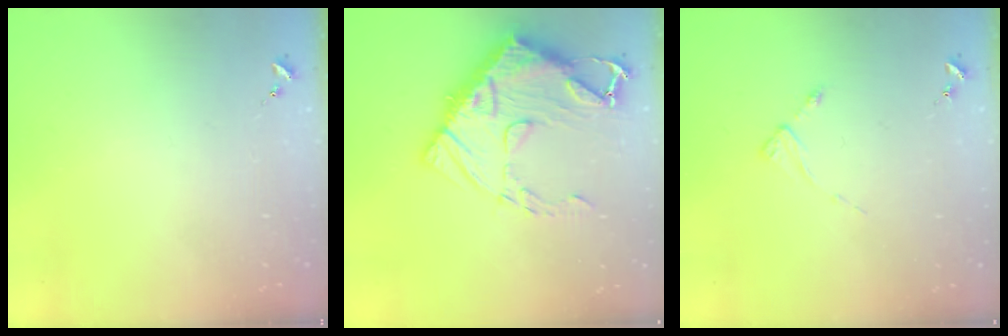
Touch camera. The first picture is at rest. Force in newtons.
{"total": 18.3, "press": 18.2, "slide": 2.1}
{"total": 2.5, "press": 2.5, "slide": 0.3}